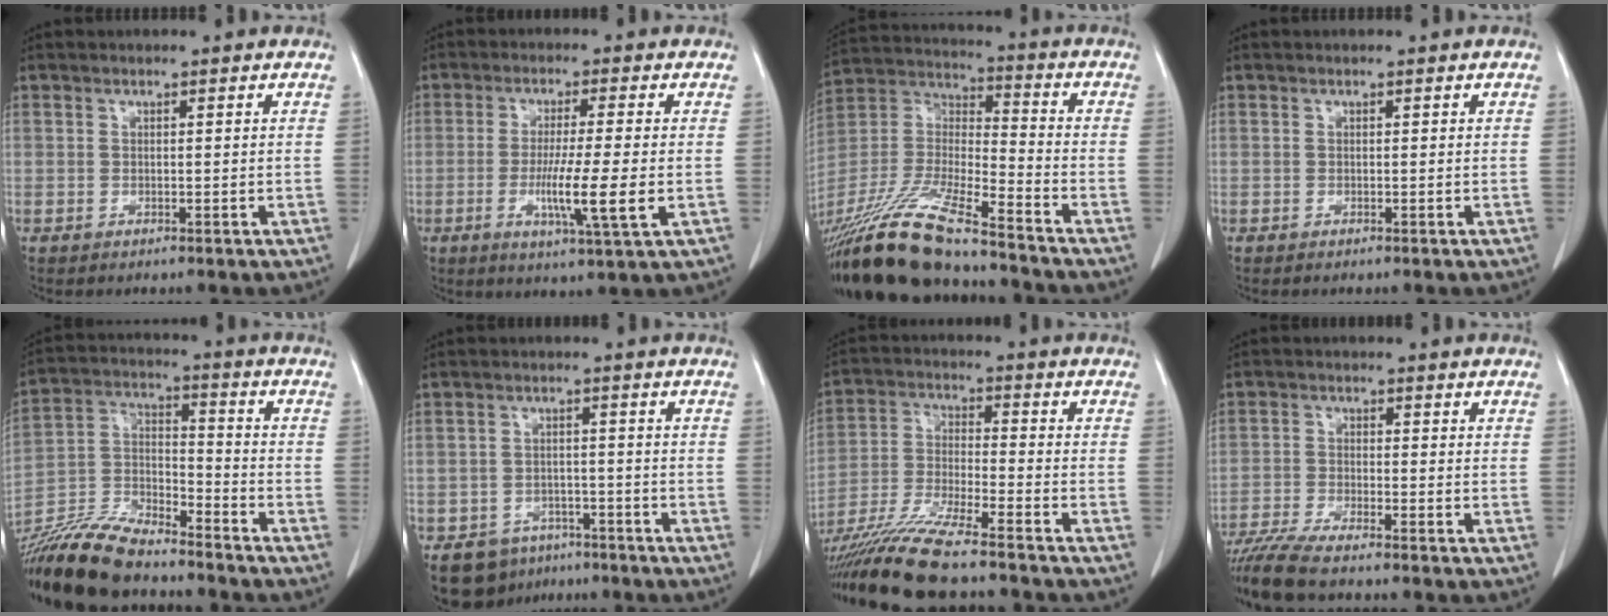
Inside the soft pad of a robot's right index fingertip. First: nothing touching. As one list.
[{"total": 8.7, "force": [-1.7, -0.5, 8.5], "torque": [-0.145, -0.023, -0.032]}, {"total": 20.8, "force": [-17.0, 1.9, 11.8], "torque": [-0.274, -0.035, -0.321]}, {"total": 0.0}, {"total": 16.8, "force": [-14.9, 3.4, 7.1], "torque": [-0.145, -0.003, -0.276]}, {"total": 7.3, "force": [-5.1, 5.1, 1.6], "torque": [-0.020, 0.008, -0.071]}, {"total": 16.7, "force": [-14.0, 0.7, 9.1], "torque": [-0.191, -0.039, -0.253]}, {"total": 8.1, "force": [-7.2, -0.3, 3.8], "torque": [-0.062, -0.021, -0.128]}]